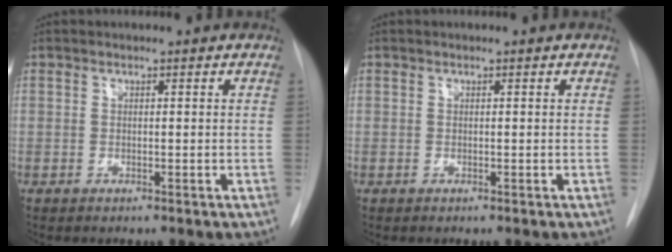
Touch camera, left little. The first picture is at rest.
{"total": 0.0}